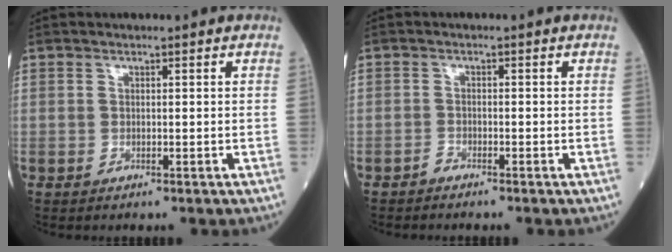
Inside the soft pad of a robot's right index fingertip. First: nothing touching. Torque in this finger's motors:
{"motor_torque": [0.03, -0.05, -0.16, -0.21]}